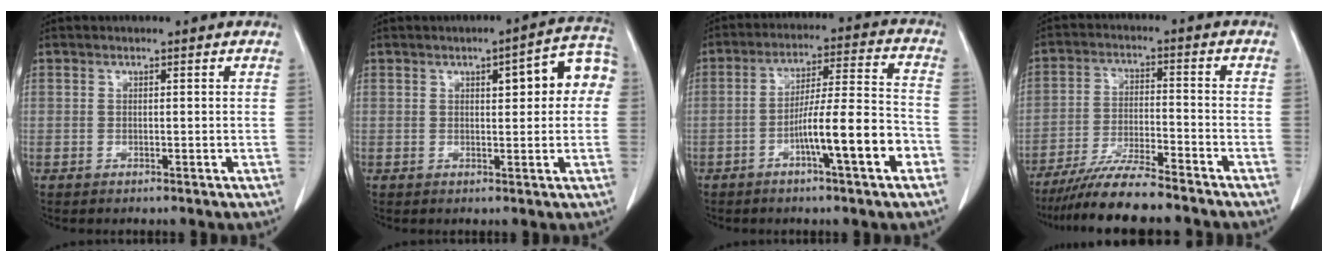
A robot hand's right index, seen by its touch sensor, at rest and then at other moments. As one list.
[{"total": 8.0, "force": [1.7, 2.3, 7.5], "torque": [-0.089, 0.029, 0.017]}, {"total": 11.8, "force": [-4.8, 0.4, 10.7], "torque": [-0.173, 0.010, -0.079]}, {"total": 10.6, "force": [-9.2, 0.4, 5.1], "torque": [-0.087, -0.019, -0.157]}]